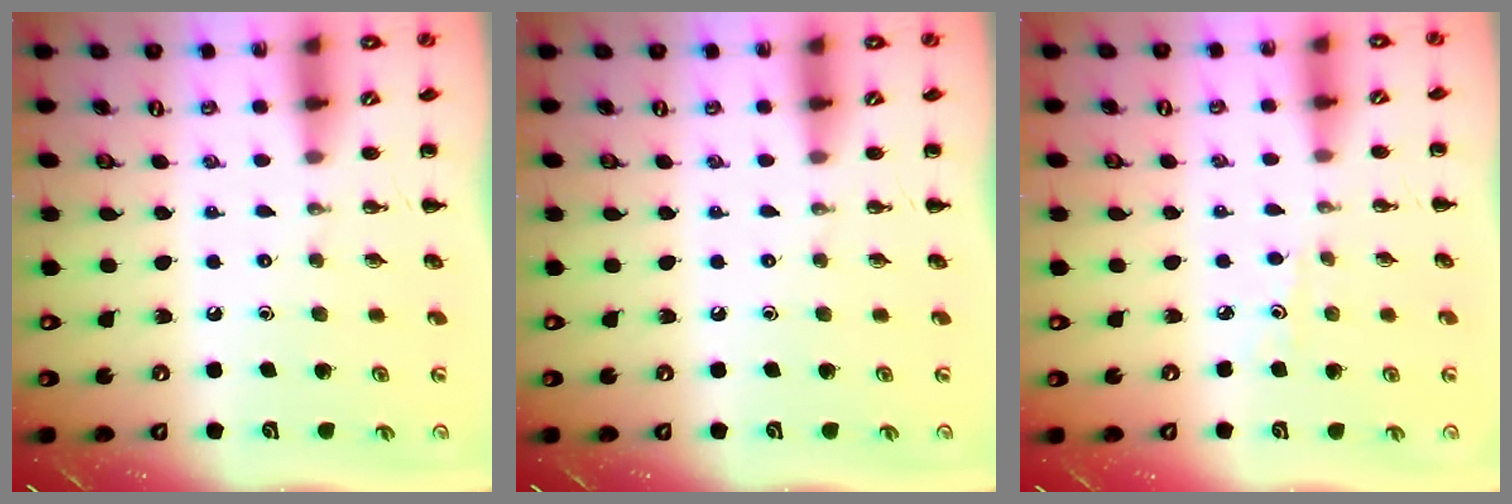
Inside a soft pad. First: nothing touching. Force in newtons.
{"total": 0.0}
{"total": 2.6, "press": 2.3, "slide": 1.1}